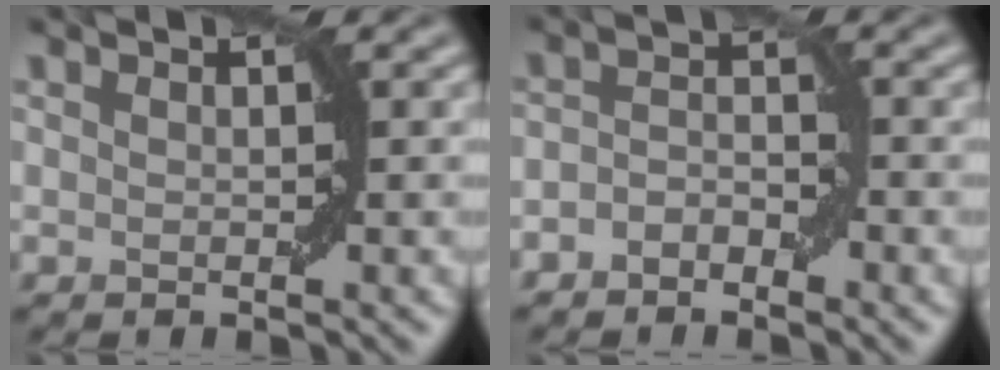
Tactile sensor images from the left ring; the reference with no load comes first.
{"total": 1.8, "force": [-1.2, 0.9, 0.9], "torque": [-0.019, 0.008, -0.026]}